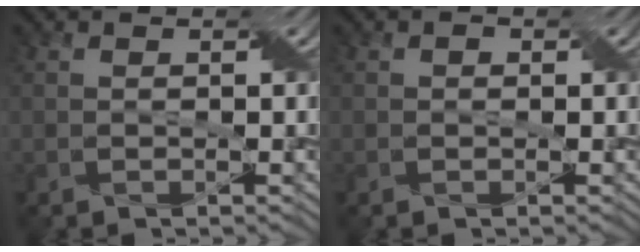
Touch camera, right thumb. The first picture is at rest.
{"total": 0.6, "force": [0.0, 0.6, 0.3], "torque": [-0.002, -0.001, -0.002]}